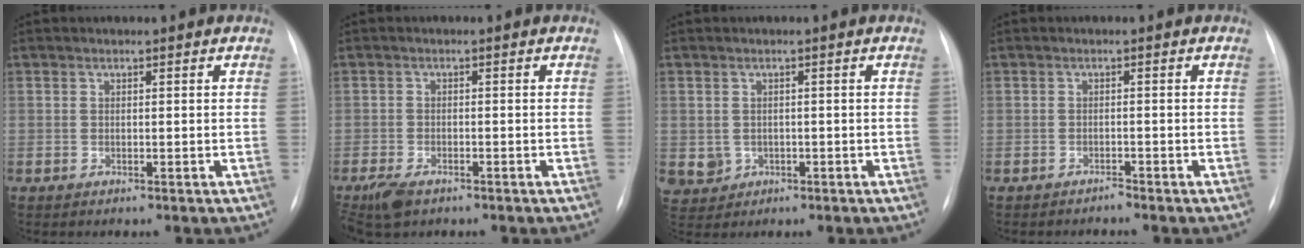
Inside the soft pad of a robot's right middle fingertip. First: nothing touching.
{"total": 4.7, "force": [-3.3, 1.9, 2.8], "torque": [-0.062, -0.011, -0.055]}
{"total": 3.3, "force": [-0.5, 3.1, 0.8], "torque": [-0.013, 0.002, 0.002]}
{"total": 0.8, "force": [-0.8, 0.0, -0.2], "torque": [0.002, -0.004, -0.010]}